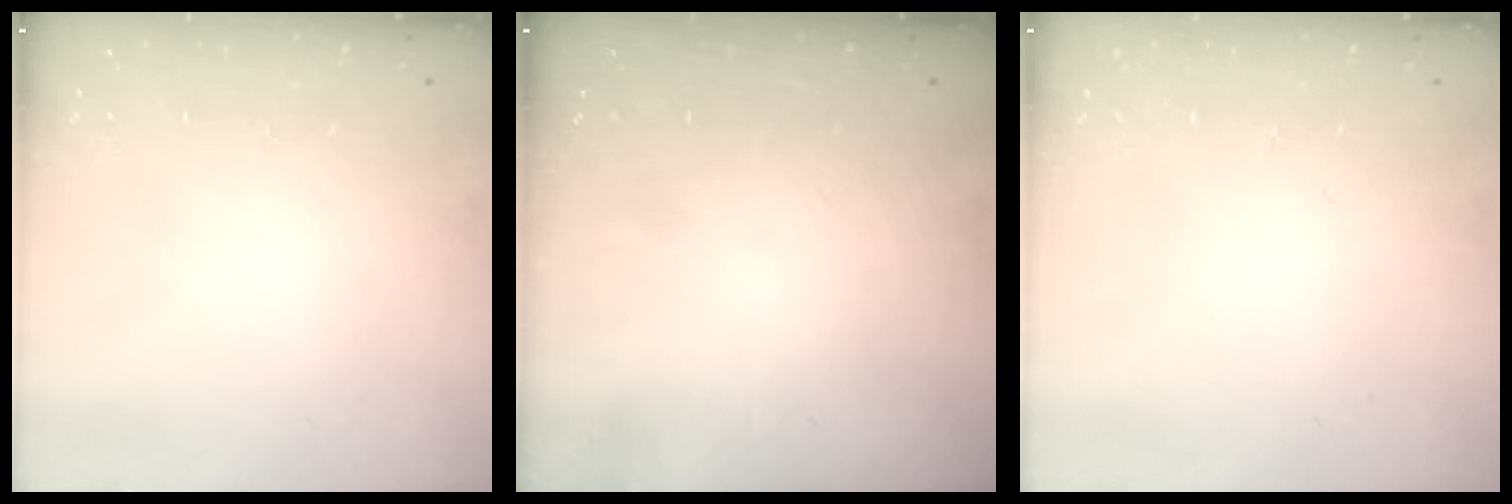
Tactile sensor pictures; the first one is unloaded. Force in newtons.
{"total": 0.0}
{"total": 0.0}